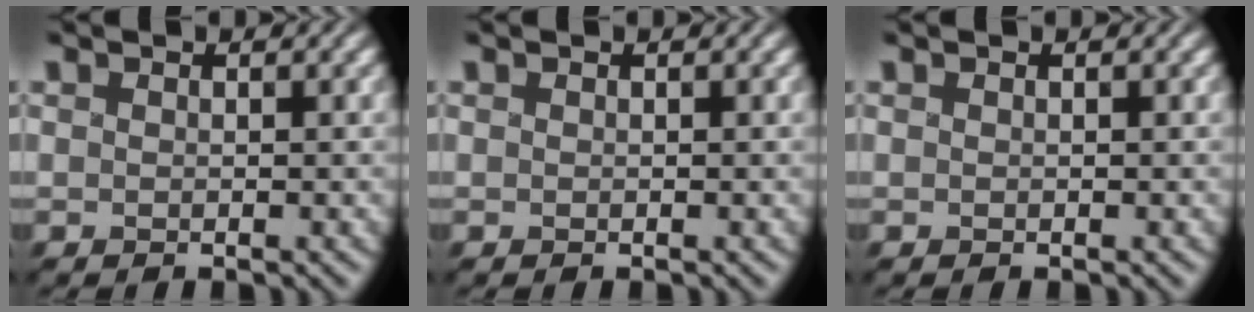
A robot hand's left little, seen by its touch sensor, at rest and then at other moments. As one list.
[{"total": 0.0}, {"total": 0.0}]